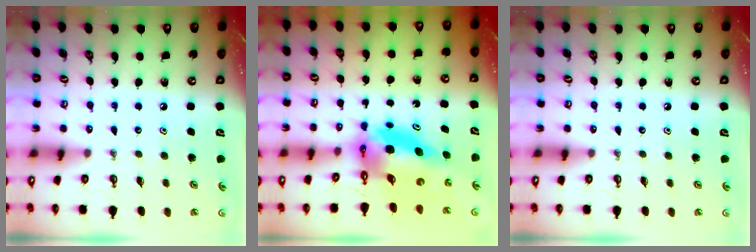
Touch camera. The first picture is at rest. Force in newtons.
{"total": 9.3, "press": 9.3, "slide": 0.9}
{"total": 0.0}